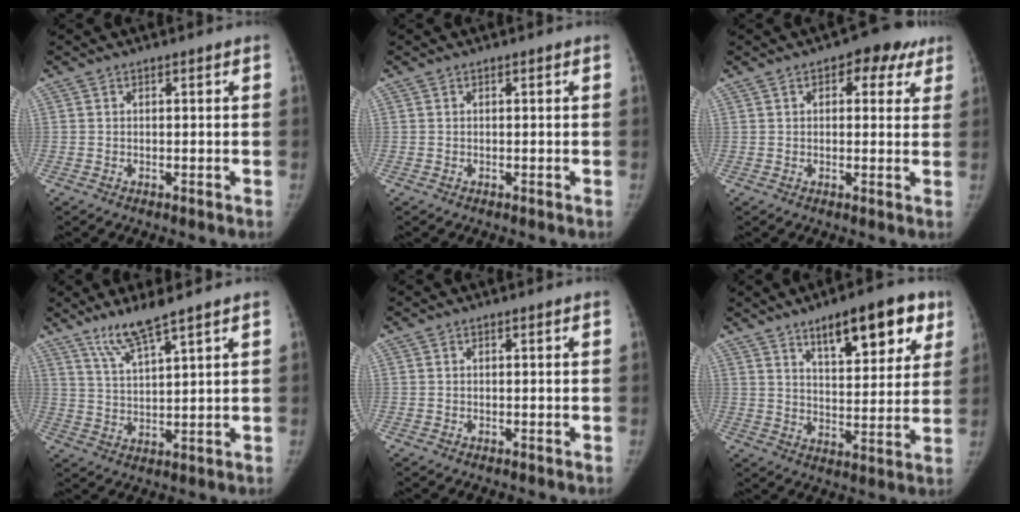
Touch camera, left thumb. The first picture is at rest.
{"total": 0.0}
{"total": 7.1, "force": [3.5, 4.1, 4.7], "torque": [-0.021, -0.004, 0.035]}
{"total": 7.2, "force": [5.5, 0.4, 4.7], "torque": [-0.096, -0.034, 0.116]}
{"total": 0.0}
{"total": 15.5, "force": [9.0, 6.0, 11.2], "torque": [-0.114, -0.033, 0.132]}